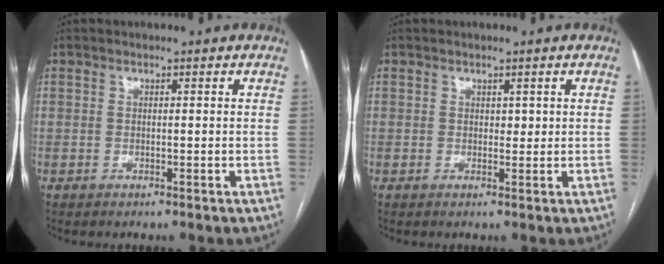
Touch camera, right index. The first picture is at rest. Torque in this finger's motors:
{"motor_torque": [-0.08, -0.01, -0.01, 0.00]}